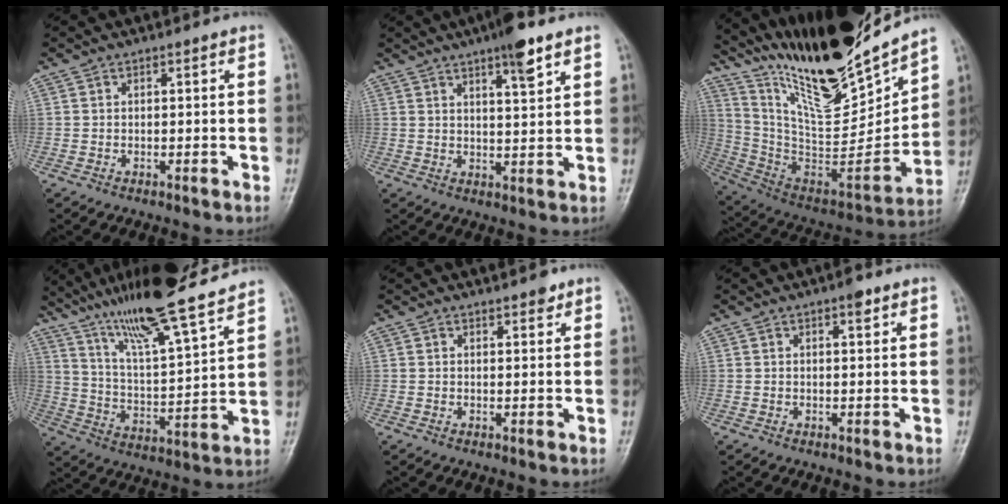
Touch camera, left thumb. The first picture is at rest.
{"total": 6.7, "force": [4.3, 1.2, 5.0], "torque": [-0.072, -0.021, 0.066]}
{"total": 25.5, "force": [21.4, 5.0, 13.0], "torque": [-0.182, -0.115, 0.375]}
{"total": 19.7, "force": [16.0, 1.6, 11.4], "torque": [-0.170, -0.064, 0.279]}
{"total": 1.8, "force": [1.5, 0.8, 0.8], "torque": [-0.003, -0.008, 0.018]}
{"total": 2.1, "force": [1.3, 0.7, 1.5], "torque": [-0.017, -0.004, 0.016]}